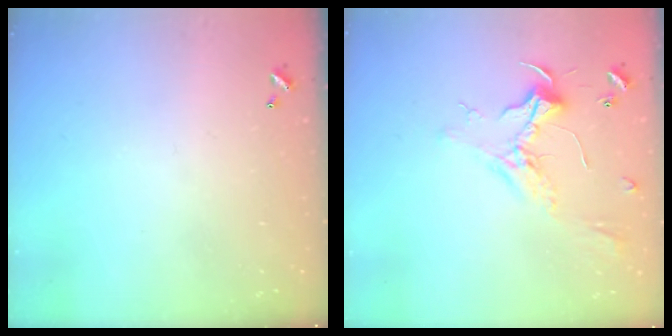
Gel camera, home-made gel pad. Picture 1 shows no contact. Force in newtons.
{"total": 2.3, "press": 2.2, "slide": 0.9}